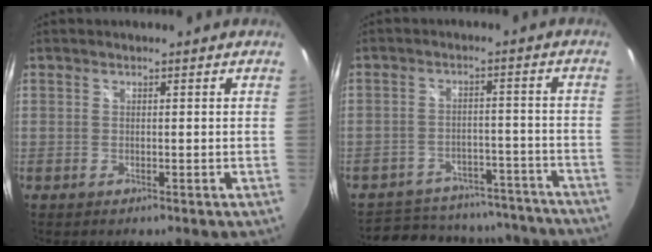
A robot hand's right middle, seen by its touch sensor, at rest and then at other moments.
{"total": 22.6, "force": [-19.5, 9.0, 7.1], "torque": [-0.150, 0.031, -0.234]}